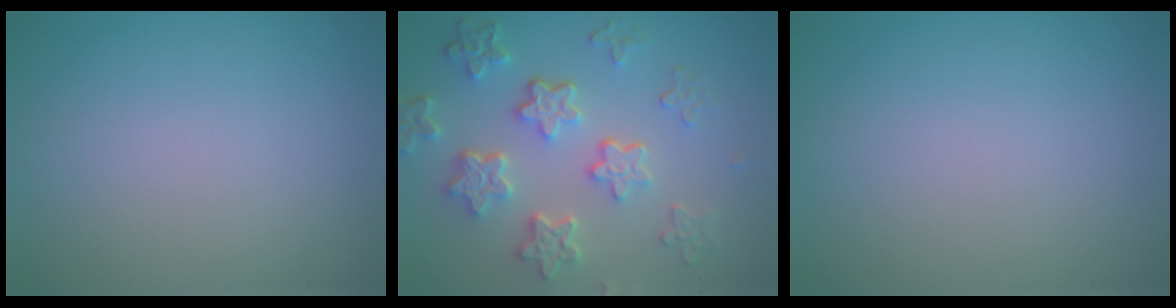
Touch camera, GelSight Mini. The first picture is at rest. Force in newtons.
{"total": 5.9, "press": 4.4, "slide": 3.9}
{"total": 0.0}